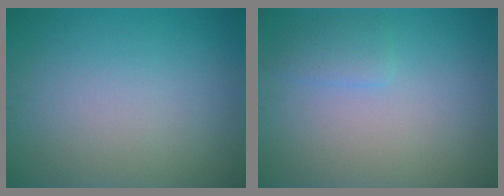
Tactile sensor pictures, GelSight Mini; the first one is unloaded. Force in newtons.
{"total": 1.5, "press": 1.5, "slide": 0.1}